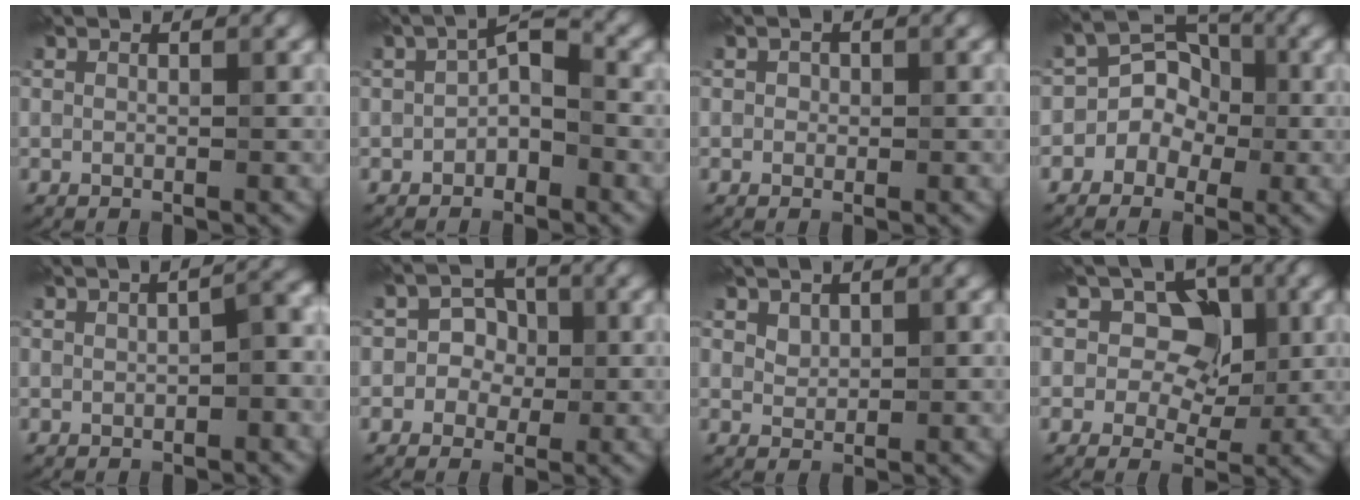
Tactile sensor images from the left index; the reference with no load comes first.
{"total": 2.7, "force": [-1.1, 1.4, 2.0], "torque": [-0.028, 0.020, -0.025]}
{"total": 0.9, "force": [-0.1, 0.9, 0.3], "torque": [0.002, 0.003, -0.004]}
{"total": 5.9, "force": [-1.3, 5.3, 2.2], "torque": [-0.001, 0.035, -0.044]}
{"total": 3.1, "force": [-0.3, 0.9, 2.9], "torque": [-0.036, 0.013, -0.004]}
{"total": 2.9, "force": [-0.3, 2.7, 1.0], "torque": [0.007, 0.009, -0.022]}
{"total": 1.1, "force": [0.9, 0.6, 0.0], "torque": [-0.003, 0.002, 0.019]}
{"total": 5.9, "force": [1.1, 4.5, 3.7], "torque": [-0.034, 0.013, -0.008]}